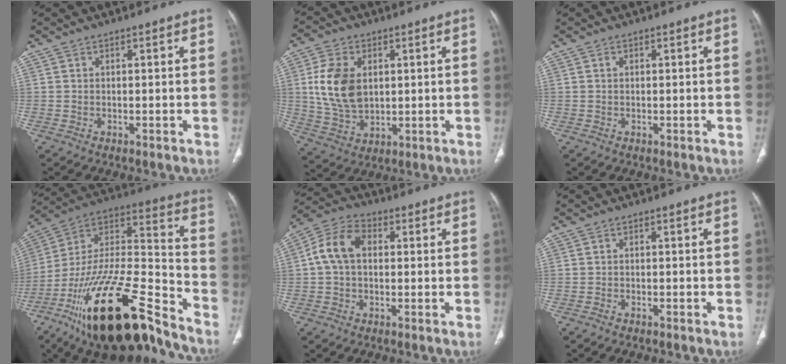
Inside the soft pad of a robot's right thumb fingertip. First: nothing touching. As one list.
[{"total": 12.1, "force": [2.1, 8.1, 8.7], "torque": [-0.159, -0.007, 0.049]}, {"total": 0.0}, {"total": 30.9, "force": [-20.4, 9.6, 21.1], "torque": [-0.364, 0.061, -0.351]}, {"total": 8.4, "force": [0.9, 5.8, 6.0], "torque": [-0.116, 0.027, 0.007]}, {"total": 0.7, "force": [-0.6, 0.2, 0.3], "torque": [-0.012, 0.002, -0.011]}]